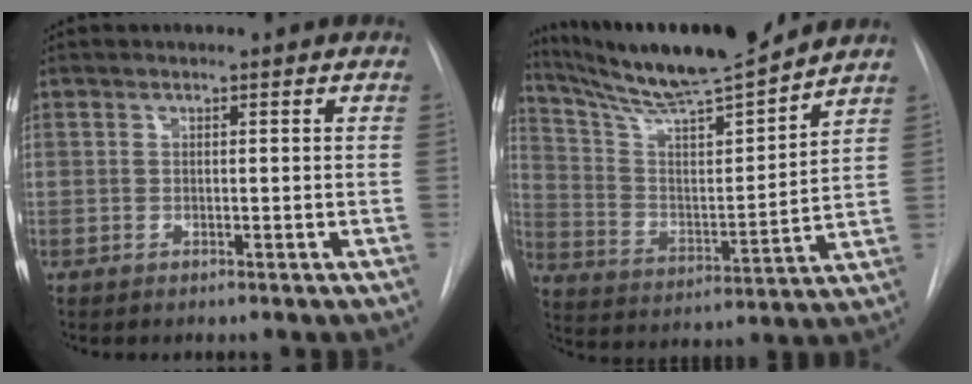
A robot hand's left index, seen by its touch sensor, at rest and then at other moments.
{"total": 16.2, "force": [14.2, -0.2, 7.6], "torque": [-0.133, -0.012, 0.248]}